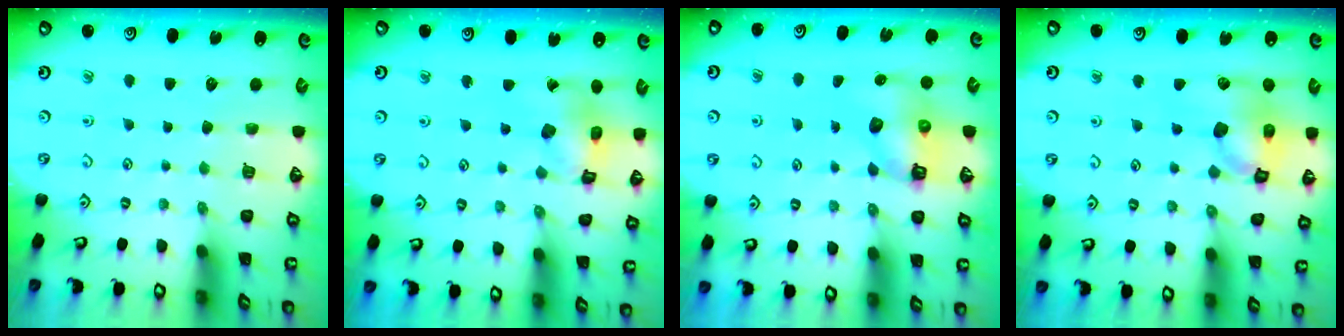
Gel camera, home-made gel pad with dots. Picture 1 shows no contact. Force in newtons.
{"total": 12.0, "press": 11.9, "slide": 1.5}
{"total": 6.9, "press": 6.8, "slide": 1.0}
{"total": 16.8, "press": 16.6, "slide": 2.5}